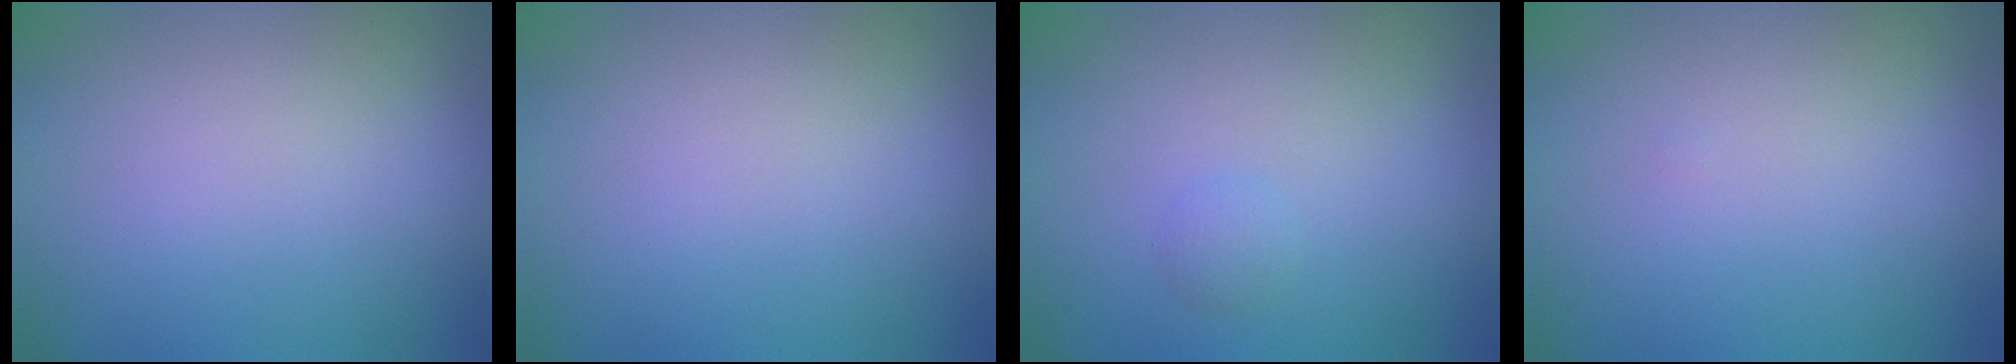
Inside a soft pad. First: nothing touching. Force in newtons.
{"total": 0.0}
{"total": 0.8, "press": 0.8, "slide": 0.0}
{"total": 0.0}